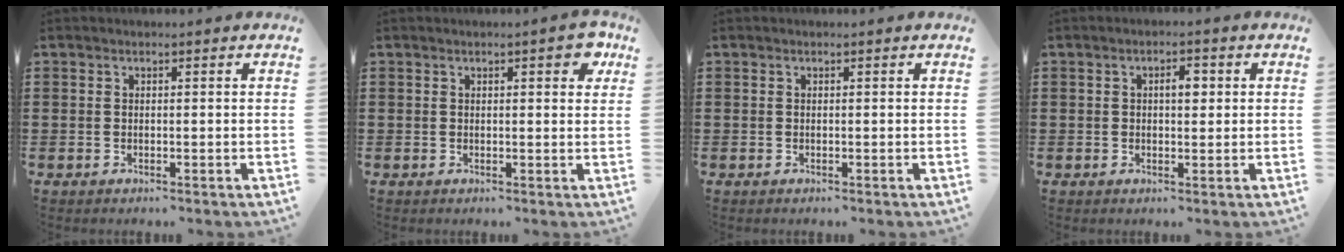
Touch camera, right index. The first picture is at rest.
{"total": 2.8, "force": [1.3, 0.9, 2.3], "torque": [-0.025, -0.002, 0.015]}
{"total": 0.0}
{"total": 2.9, "force": [0.4, 1.2, 2.5], "torque": [-0.043, 0.004, 0.003]}